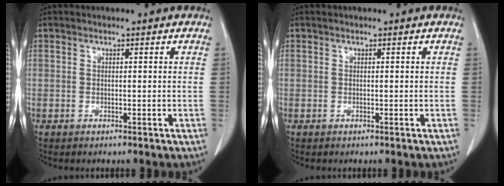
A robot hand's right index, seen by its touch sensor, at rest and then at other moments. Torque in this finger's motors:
{"motor_torque": [-0.02, -0.01, 0.00, 0.00]}